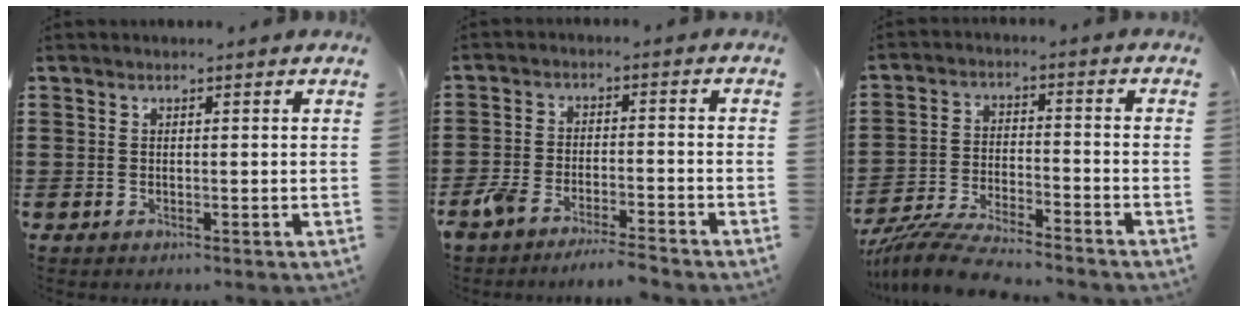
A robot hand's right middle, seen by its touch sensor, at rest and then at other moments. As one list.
[{"total": 4.9, "force": [-4.5, 0.6, 1.8], "torque": [-0.051, -0.004, -0.093]}, {"total": 7.3, "force": [-7.0, 0.4, 2.3], "torque": [-0.055, 0.001, -0.137]}]